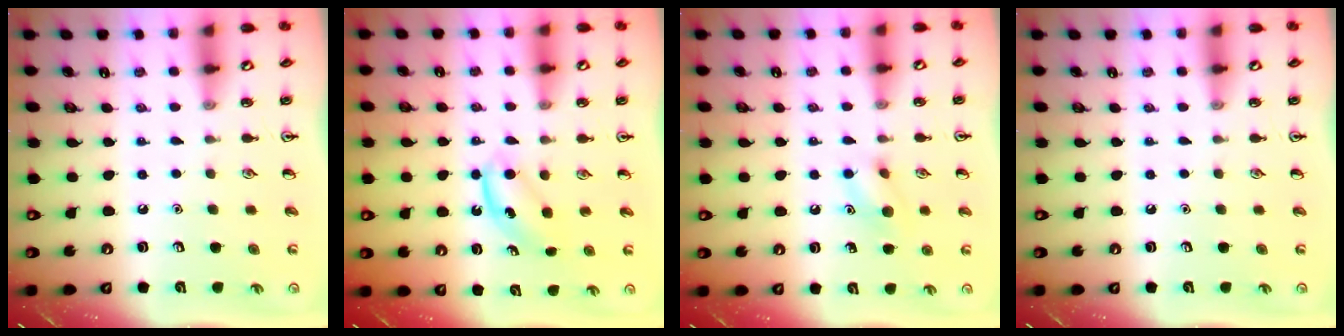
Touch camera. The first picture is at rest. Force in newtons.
{"total": 5.0, "press": 4.9, "slide": 1.1}
{"total": 8.5, "press": 8.4, "slide": 1.1}
{"total": 0.0}